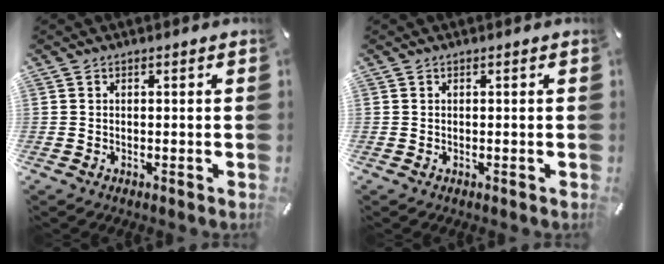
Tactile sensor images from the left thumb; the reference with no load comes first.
{"total": 0.0}